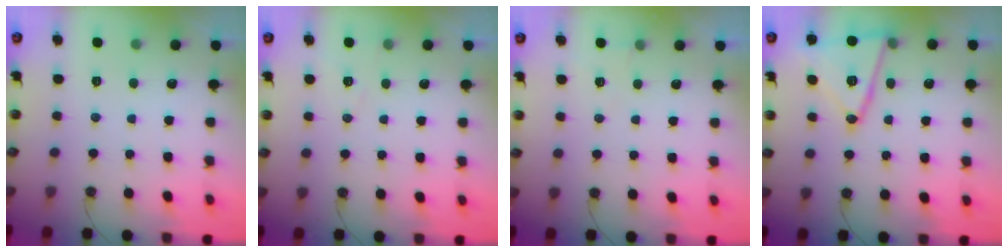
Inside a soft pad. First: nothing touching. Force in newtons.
{"total": 7.3, "press": 5.7, "slide": 4.5}
{"total": 5.0, "press": 2.7, "slide": 4.2}
{"total": 15.7, "press": 15.5, "slide": 2.5}